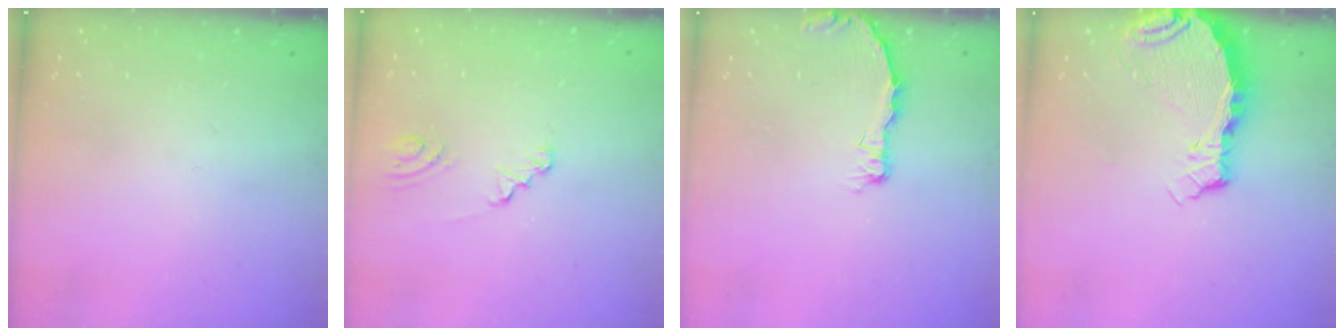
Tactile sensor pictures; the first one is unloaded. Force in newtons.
{"total": 2.2, "press": 2.2, "slide": 0.3}
{"total": 3.3, "press": 3.3, "slide": 0.2}
{"total": 5.7, "press": 5.7, "slide": 0.6}